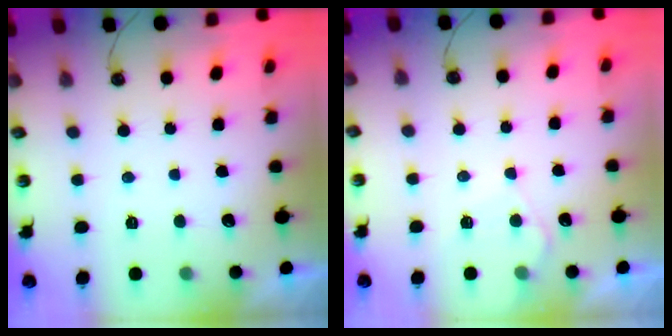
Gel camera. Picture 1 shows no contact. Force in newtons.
{"total": 6.9, "press": 6.9, "slide": 0.7}